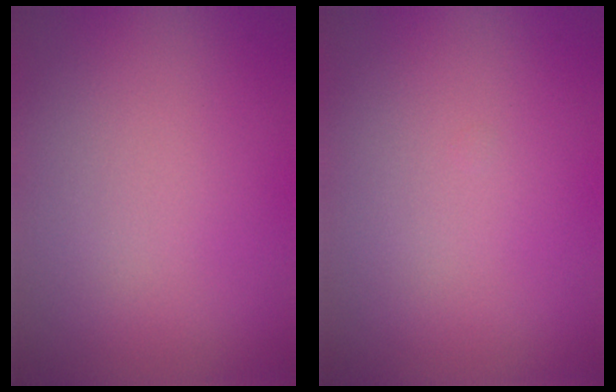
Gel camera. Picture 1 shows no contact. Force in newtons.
{"total": 0.0}